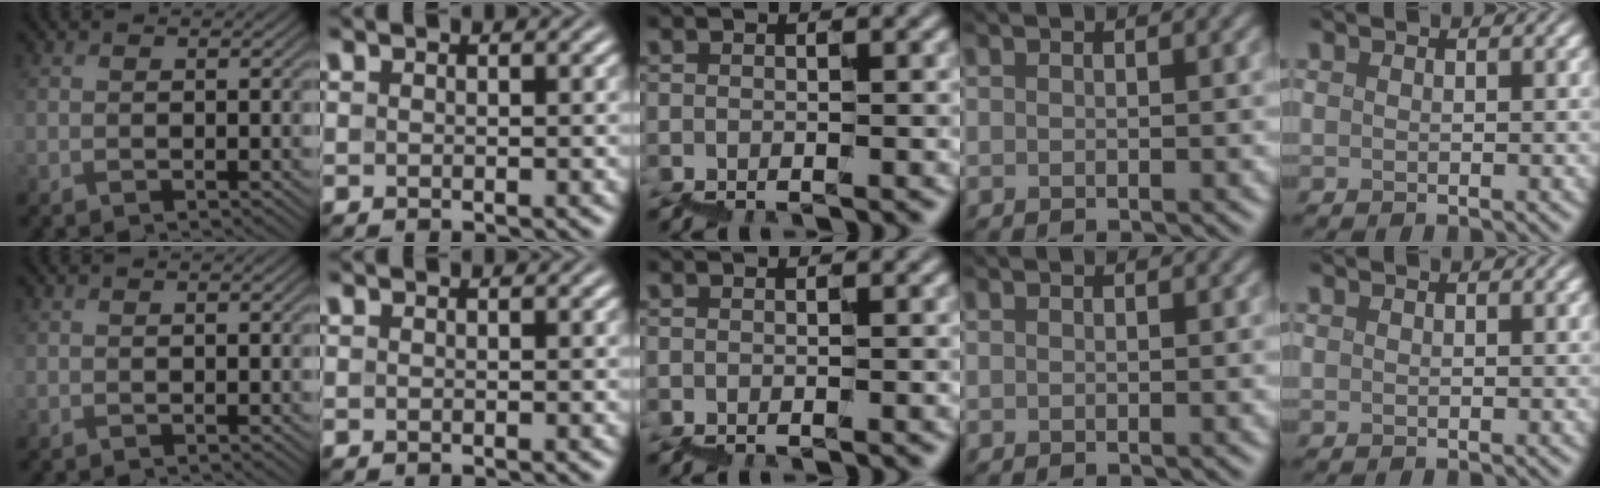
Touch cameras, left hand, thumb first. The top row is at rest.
{"thumb": {"total": 0.6, "force": [0.4, 0.1, 0.5], "torque": [-0.008, 0.003, 0.007]}}